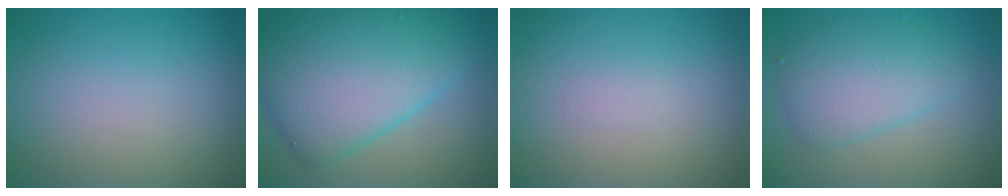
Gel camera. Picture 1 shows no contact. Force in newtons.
{"total": 10.4, "press": 10.3, "slide": 0.2}
{"total": 0.5, "press": 0.5, "slide": 0.0}
{"total": 4.6, "press": 4.6, "slide": 0.0}